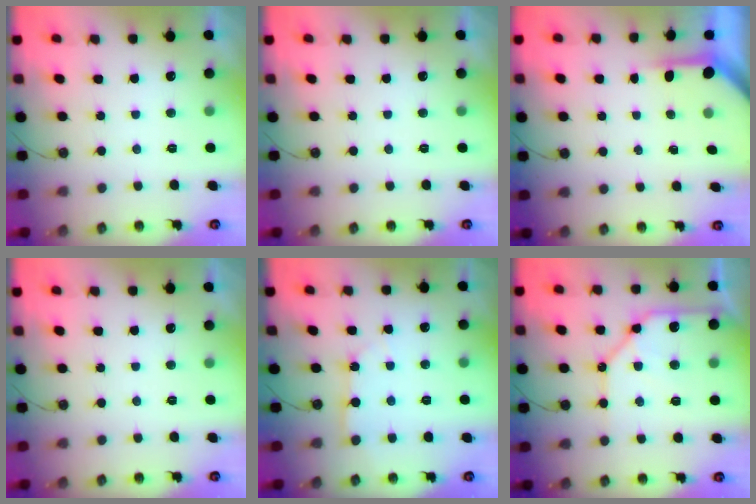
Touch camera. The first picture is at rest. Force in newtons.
{"total": 0.0}
{"total": 3.9, "press": 3.9, "slide": 0.3}
{"total": 0.0}
{"total": 3.2, "press": 3.2, "slide": 0.5}
{"total": 13.7, "press": 13.5, "slide": 1.7}